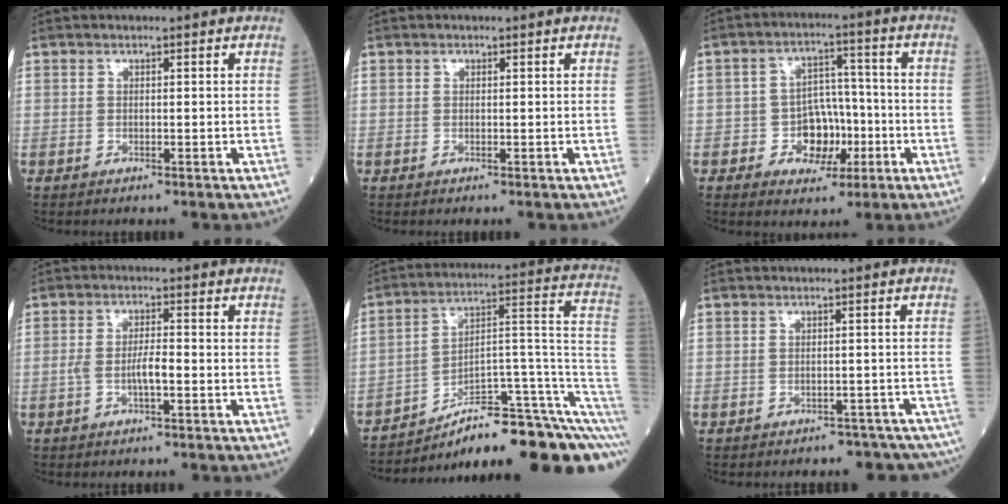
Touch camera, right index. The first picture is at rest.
{"total": 0.0}
{"total": 7.1, "force": [-2.3, 5.2, 4.3], "torque": [-0.061, 0.020, -0.034]}
{"total": 3.6, "force": [-1.0, 0.7, 3.3], "torque": [-0.066, 0.008, -0.018]}
{"total": 20.0, "force": [-13.0, 2.7, 14.9], "torque": [-0.126, 0.066, -0.190]}
{"total": 7.7, "force": [-6.5, 3.8, 1.4], "torque": [-0.004, 0.012, -0.066]}